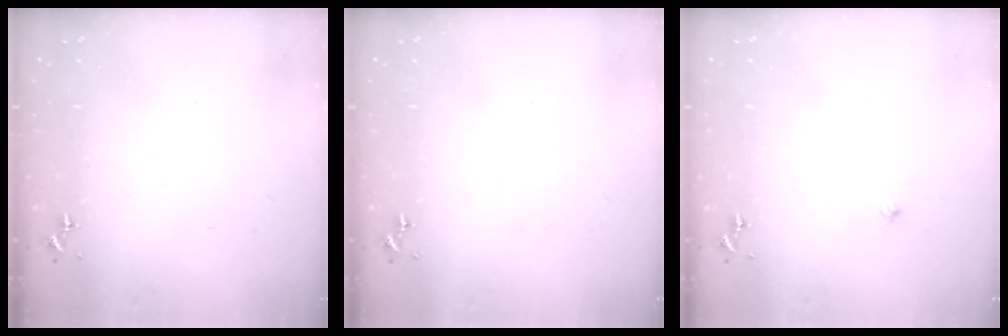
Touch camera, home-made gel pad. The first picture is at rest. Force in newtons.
{"total": 0.0}
{"total": 2.1, "press": 2.1, "slide": 0.3}